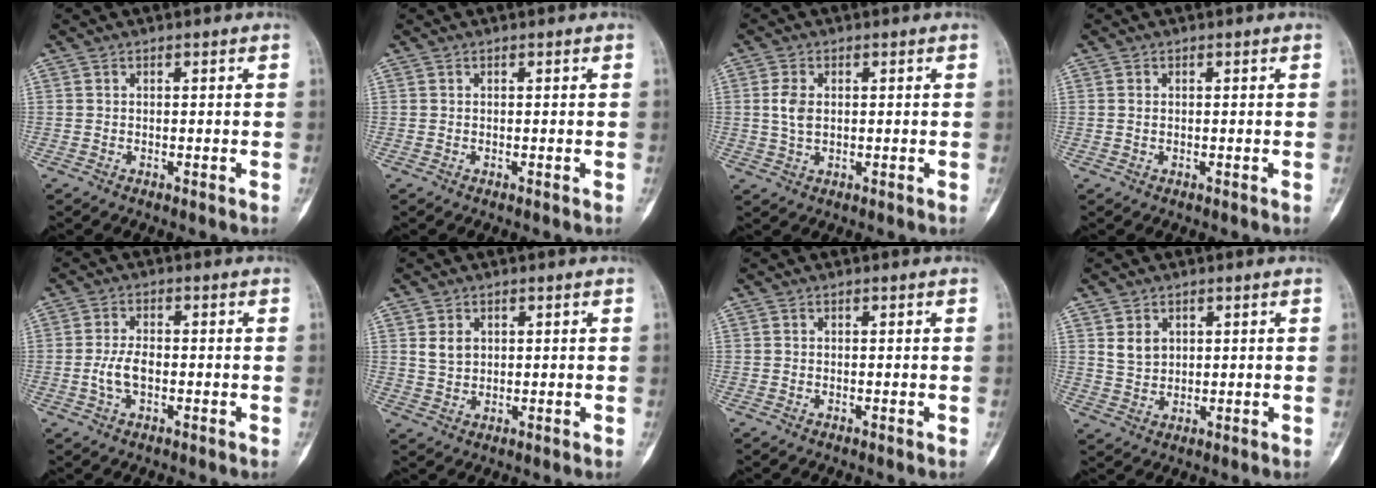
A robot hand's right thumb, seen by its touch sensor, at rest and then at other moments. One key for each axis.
{"total": 0.0}
{"total": 4.1, "fx": 0.5, "fy": 2.5, "fz": 3.2, "tx": -0.066, "ty": 0.000, "tz": 0.010}
{"total": 0.6, "fx": 0.1, "fy": 0.4, "fz": 0.4, "tx": -0.011, "ty": 0.000, "tz": 0.002}
{"total": 4.6, "fx": -1.0, "fy": 2.4, "fz": 3.8, "tx": -0.080, "ty": 0.011, "tz": -0.021}
{"total": 3.4, "fx": 1.1, "fy": 2.6, "fz": 1.9, "tx": -0.024, "ty": -0.005, "tz": 0.026}
{"total": 0.0}
{"total": 3.9, "fx": 1.5, "fy": 3.0, "fz": 2.0, "tx": -0.023, "ty": -0.011, "tz": 0.036}